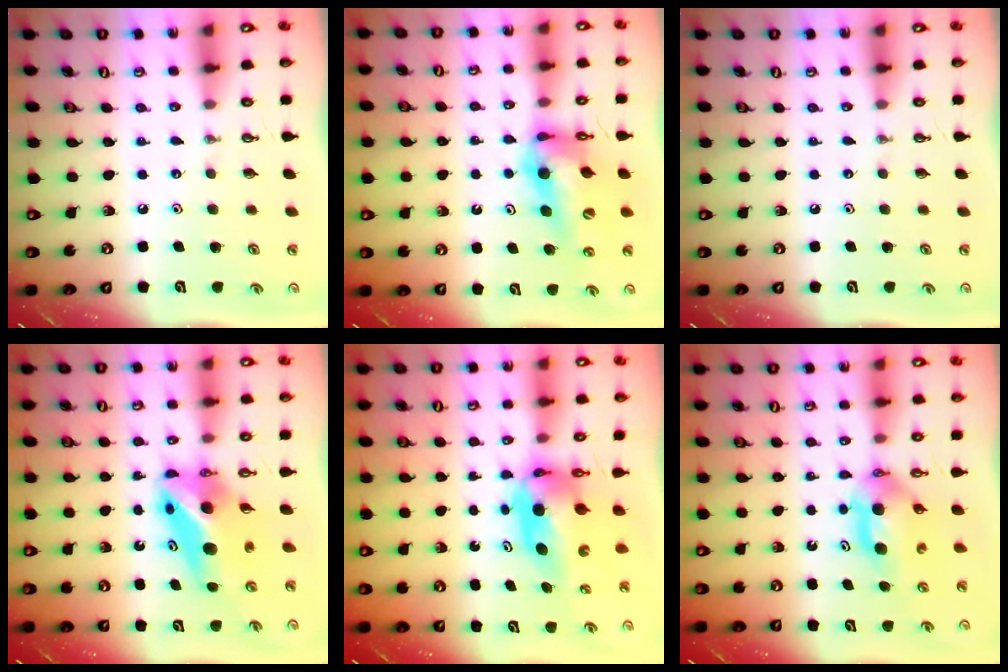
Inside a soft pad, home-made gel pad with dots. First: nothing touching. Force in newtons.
{"total": 14.0, "press": 13.0, "slide": 5.2}
{"total": 0.0}
{"total": 8.1, "press": 8.1, "slide": 0.8}
{"total": 6.4, "press": 6.4, "slide": 0.5}
{"total": 5.5, "press": 5.1, "slide": 2.0}